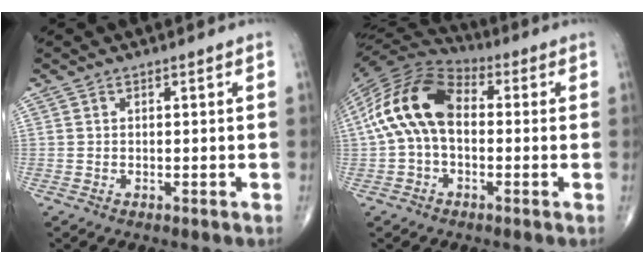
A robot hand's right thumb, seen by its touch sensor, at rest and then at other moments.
{"total": 15.5, "force": [0.7, 9.7, 12.1], "torque": [-0.229, 0.038, -0.001]}